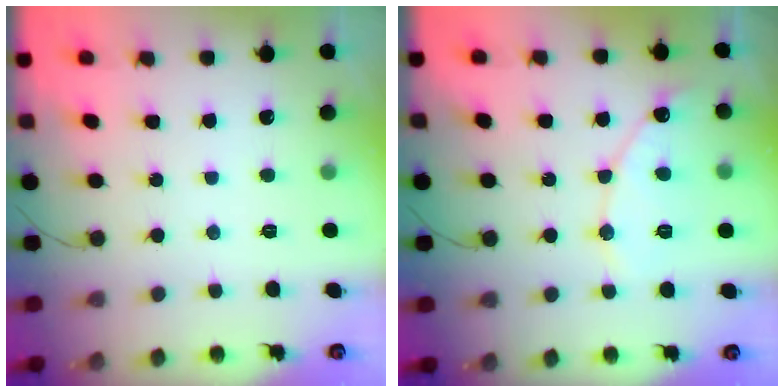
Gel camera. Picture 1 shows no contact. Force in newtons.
{"total": 8.8, "press": 8.7, "slide": 0.9}